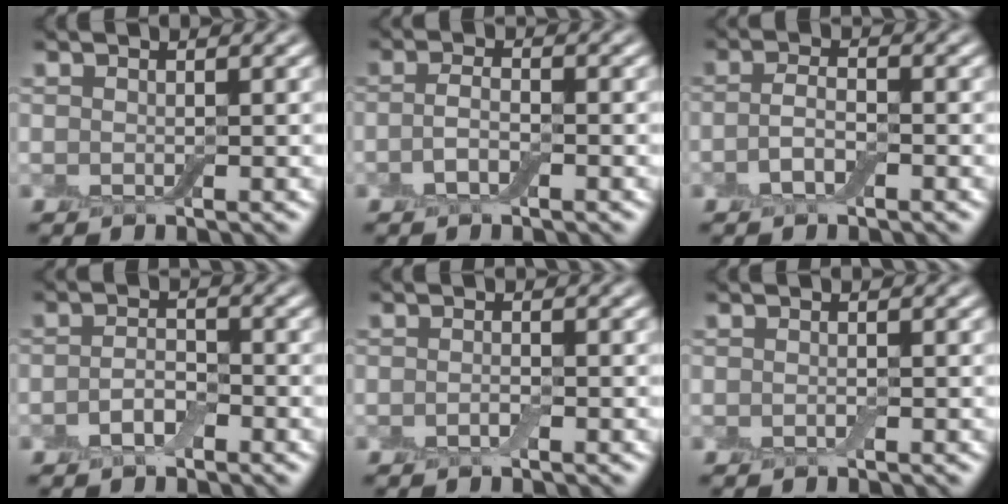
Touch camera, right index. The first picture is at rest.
{"total": 1.9, "force": [-0.7, 0.6, 1.6], "torque": [-0.036, 0.001, -0.020]}
{"total": 2.2, "force": [-0.9, 0.8, 1.8], "torque": [-0.040, 0.003, -0.024]}
{"total": 2.1, "force": [-1.0, 1.0, 1.5], "torque": [-0.029, 0.002, -0.023]}
{"total": 0.8, "force": [-0.4, 0.2, 0.6], "torque": [-0.014, -0.001, -0.008]}
{"total": 0.0}